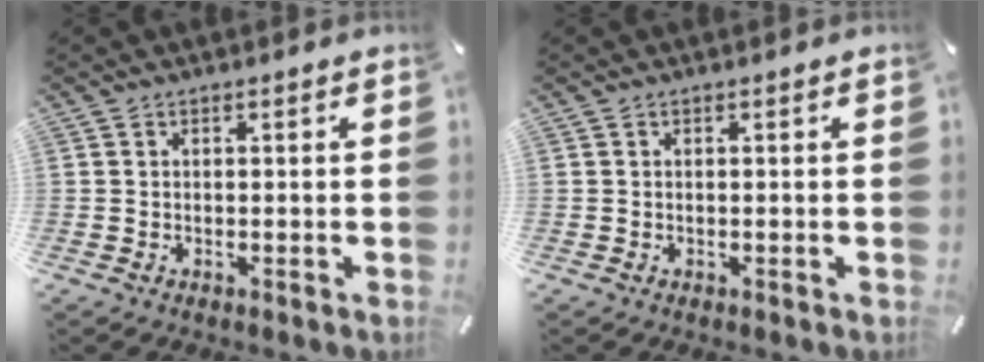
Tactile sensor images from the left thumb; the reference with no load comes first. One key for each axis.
{"total": 0.0}